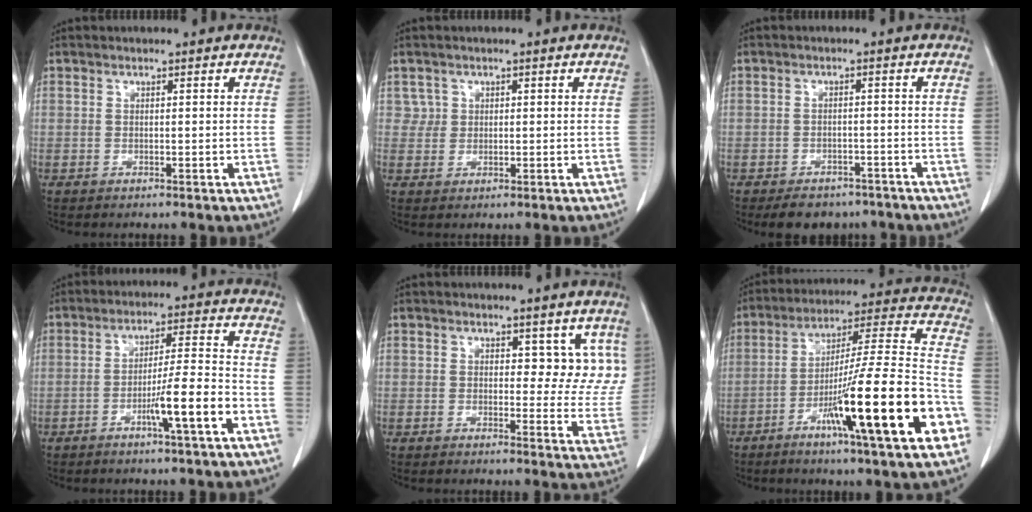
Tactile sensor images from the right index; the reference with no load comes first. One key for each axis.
{"total": 2.0, "fx": 0.9, "fy": 1.8, "fz": -0.2, "tx": 0.017, "ty": 0.001, "tz": 0.010}
{"total": 7.3, "fx": -6.0, "fy": 3.8, "fz": 1.8, "tx": -0.011, "ty": 0.006, "tz": -0.078}
{"total": 8.7, "fx": -3.8, "fy": -0.4, "fz": 7.8, "tx": -0.127, "ty": 0.003, "tz": -0.063}
{"total": 6.2, "fx": 3.2, "fy": 3.8, "fz": 3.7, "tx": -0.014, "ty": -0.010, "tz": 0.030}
{"total": 23.4, "fx": -9.3, "fy": 0.4, "fz": 21.4, "tx": -0.298, "ty": -0.015, "tz": -0.152}